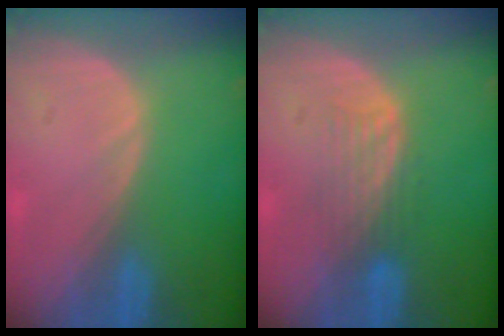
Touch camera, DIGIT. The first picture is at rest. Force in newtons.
{"total": 4.3, "press": 3.6, "slide": 2.3}